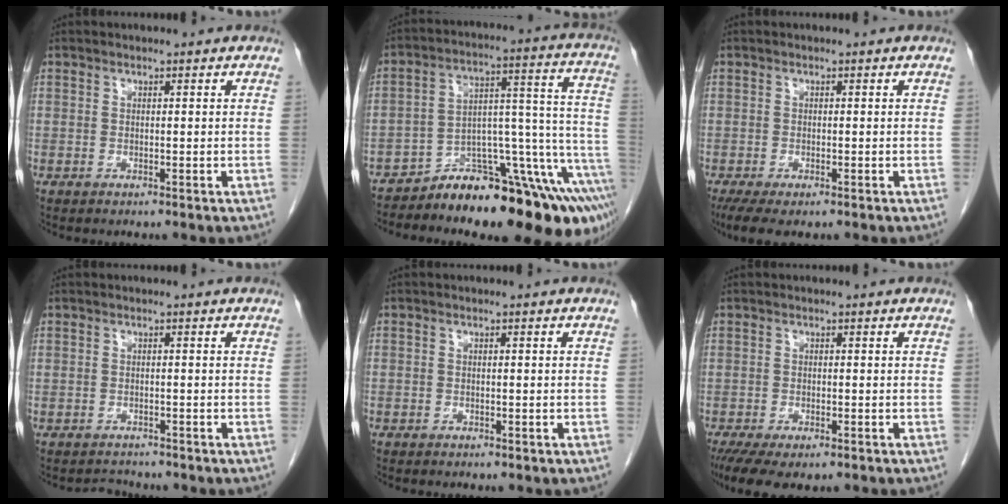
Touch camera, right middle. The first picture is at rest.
{"total": 20.1, "force": [-15.3, 3.4, 12.5], "torque": [-0.084, 0.053, -0.224]}
{"total": 5.1, "force": [-3.5, 1.6, 3.5], "torque": [-0.063, -0.017, -0.055]}
{"total": 2.0, "force": [-1.9, 0.5, -0.3], "torque": [-0.002, -0.009, -0.030]}
{"total": 1.1, "force": [-0.9, 0.6, 0.3], "torque": [-0.012, 0.000, -0.014]}
{"total": 8.4, "force": [-6.2, 2.7, 5.0], "torque": [-0.081, -0.017, -0.094]}